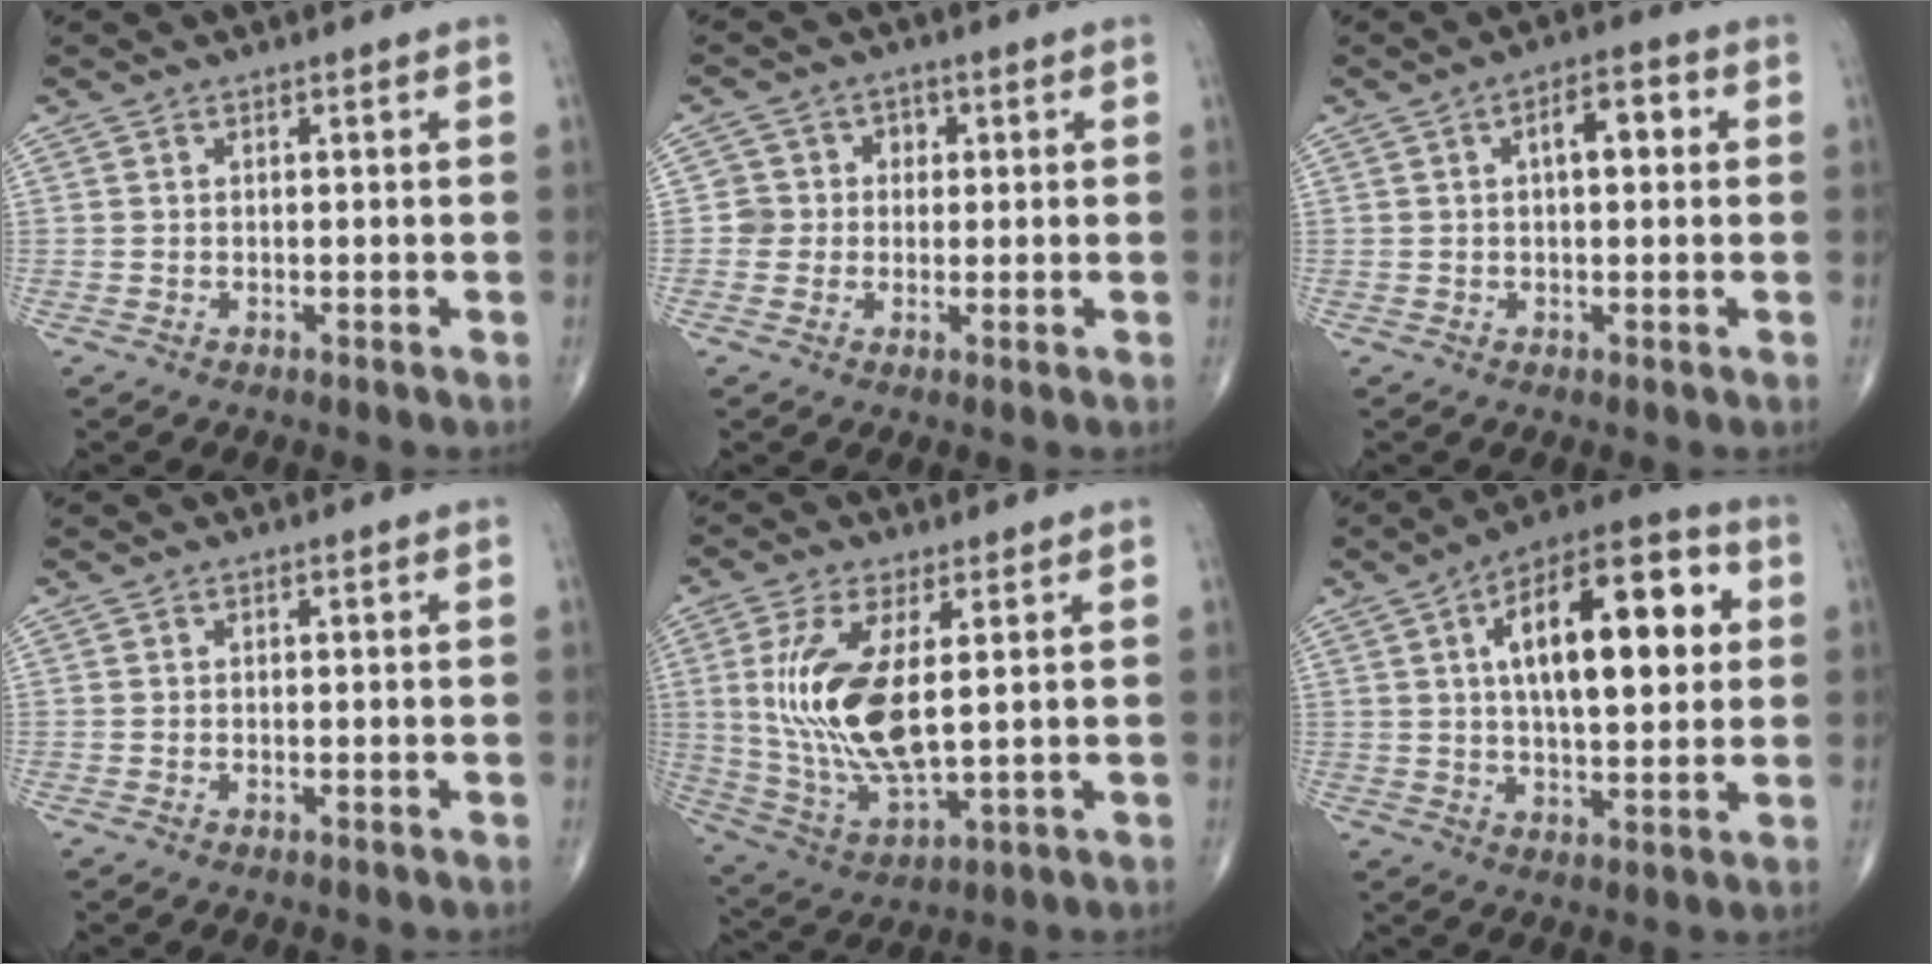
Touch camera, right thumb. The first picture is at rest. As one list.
[{"total": 4.2, "force": [0.2, 4.2, 0.4], "torque": [0.033, 0.011, -0.004]}, {"total": 5.6, "force": [1.1, 2.5, 4.9], "torque": [-0.066, 0.014, 0.010]}, {"total": 0.0}, {"total": 15.6, "force": [2.3, 6.2, 14.1], "torque": [-0.300, -0.022, 0.057]}, {"total": 19.6, "force": [4.2, 8.5, 17.1], "torque": [-0.234, 0.016, 0.056]}]